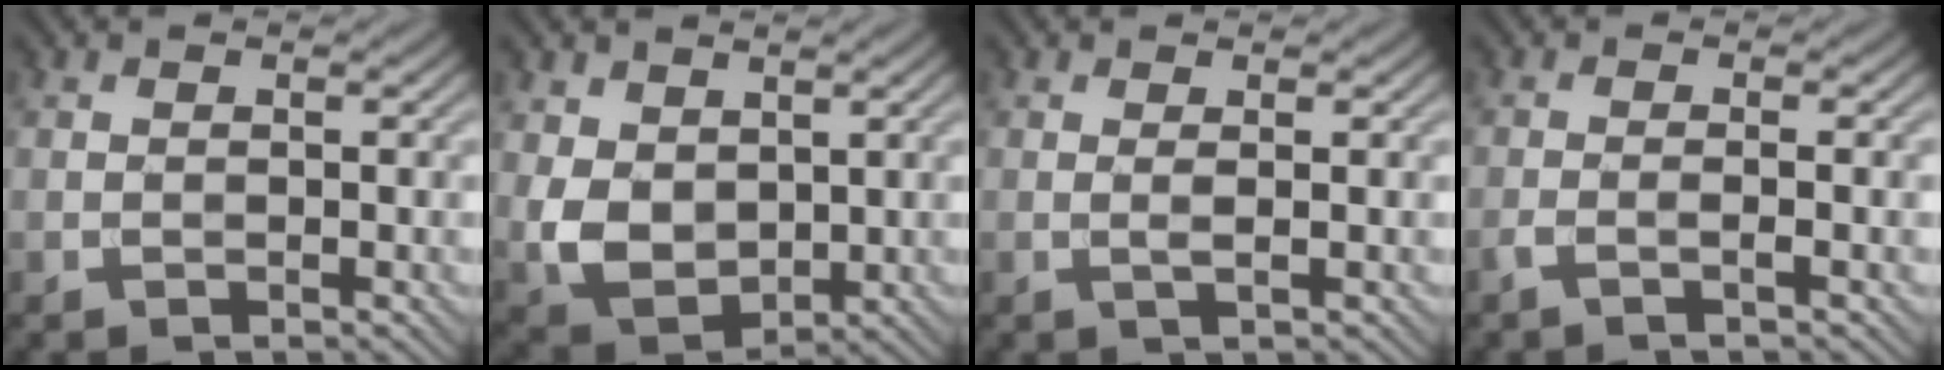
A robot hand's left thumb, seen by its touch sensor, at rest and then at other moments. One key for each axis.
{"total": 6.4, "fx": 1.4, "fy": 4.6, "fz": 4.3, "tx": -0.112, "ty": -0.012, "tz": 0.033}
{"total": 1.2, "fx": 0.3, "fy": 0.0, "fz": 1.1, "tx": -0.028, "ty": 0.003, "tz": 0.001}
{"total": 1.9, "fx": -0.7, "fy": 0.2, "fz": 1.8, "tx": -0.028, "ty": 0.009, "tz": -0.025}